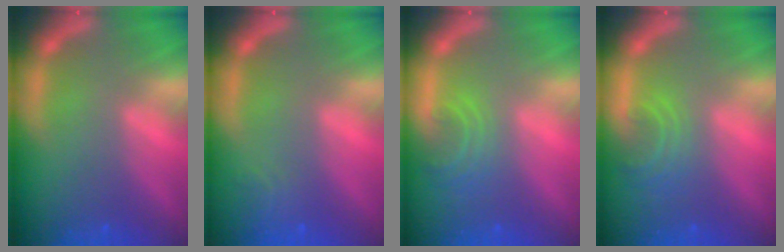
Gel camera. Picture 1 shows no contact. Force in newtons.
{"total": 1.4}
{"total": 2.9}
{"total": 2.9}